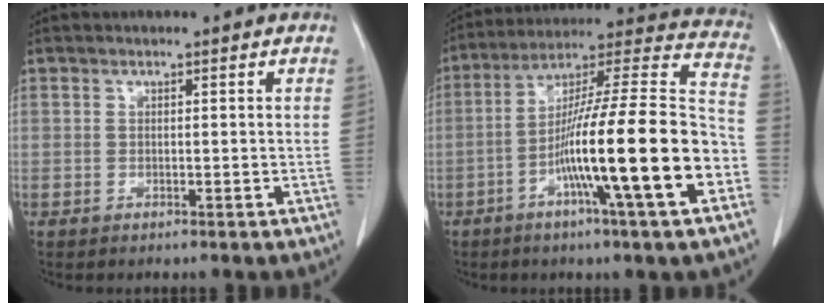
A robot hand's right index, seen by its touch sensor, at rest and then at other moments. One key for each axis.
{"total": 22.6, "fx": -7.4, "fy": 0.1, "fz": 21.3, "tx": -0.301, "ty": -0.002, "tz": -0.127}